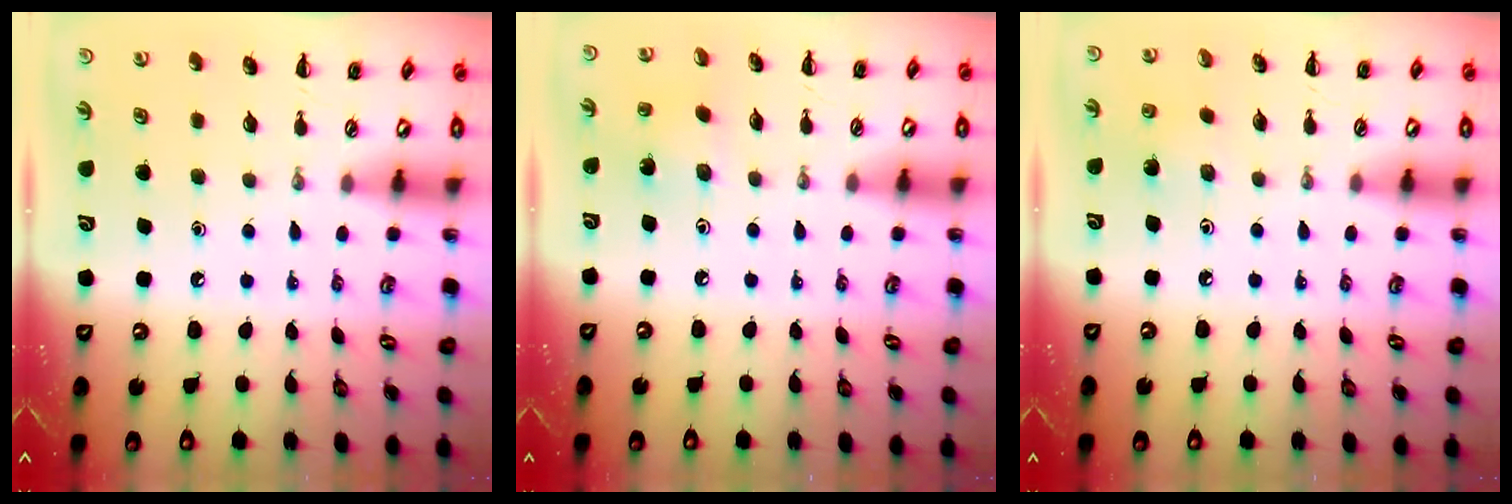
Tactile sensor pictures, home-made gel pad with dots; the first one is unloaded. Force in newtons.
{"total": 1.6, "press": 1.5, "slide": 0.6}
{"total": 1.6, "press": 1.4, "slide": 0.6}